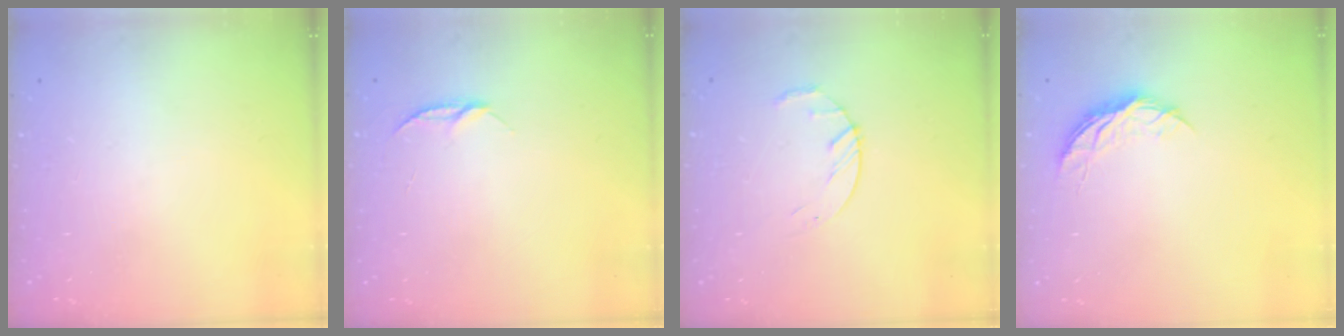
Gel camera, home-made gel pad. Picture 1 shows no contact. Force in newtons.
{"total": 4.4, "press": 4.4, "slide": 0.4}
{"total": 4.3, "press": 4.2, "slide": 0.6}
{"total": 5.2, "press": 5.1, "slide": 0.5}